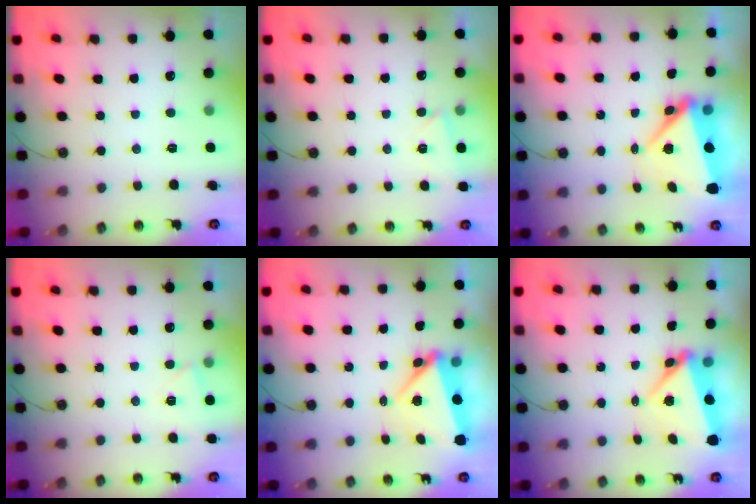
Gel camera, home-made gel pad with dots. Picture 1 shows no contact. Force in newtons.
{"total": 3.8, "press": 2.9, "slide": 2.4}
{"total": 7.9, "press": 7.8, "slide": 1.1}
{"total": 4.4, "press": 3.4, "slide": 2.8}
{"total": 5.8, "press": 4.9, "slide": 3.1}
{"total": 6.4, "press": 6.3, "slide": 1.1}